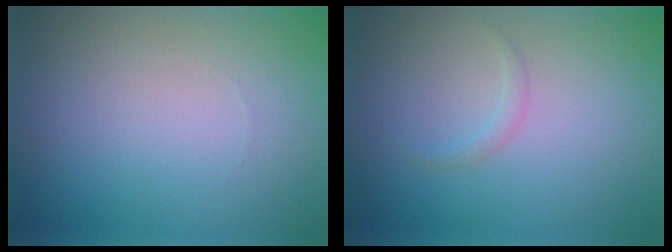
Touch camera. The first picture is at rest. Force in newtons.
{"total": 0.7, "press": 0.7, "slide": 0.0}